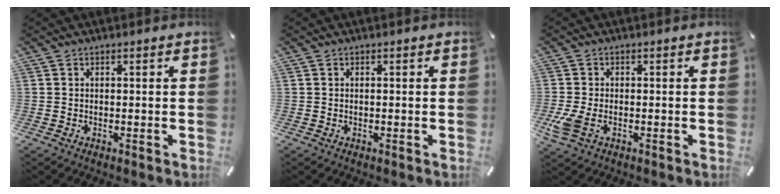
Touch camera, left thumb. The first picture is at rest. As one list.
[{"total": 0.0}, {"total": 5.2, "force": [-1.7, 3.1, 3.8], "torque": [-0.094, -0.004, -0.031]}]